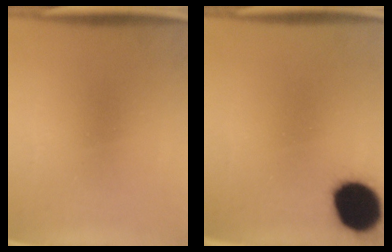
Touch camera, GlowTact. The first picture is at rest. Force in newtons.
{"total": 10.8}